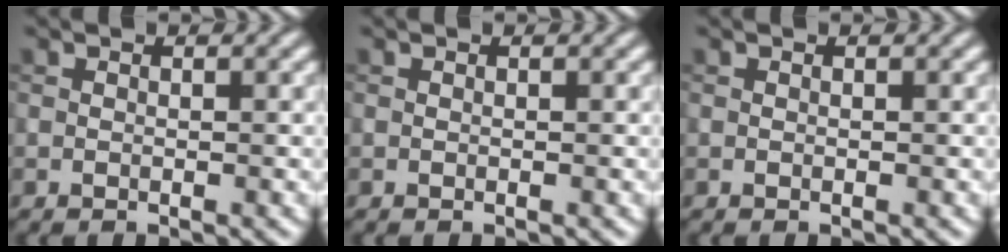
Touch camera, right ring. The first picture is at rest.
{"total": 0.0}
{"total": 0.0}